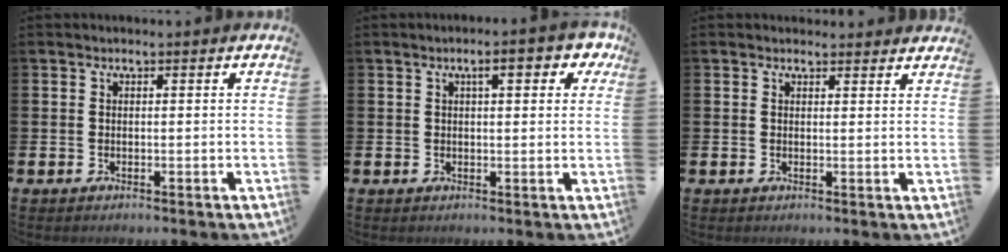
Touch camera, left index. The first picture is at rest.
{"total": 5.1, "force": [2.3, 1.9, 4.2], "torque": [-0.053, 0.000, 0.028]}
{"total": 1.4, "force": [1.4, 0.3, 0.0], "torque": [0.008, -0.005, 0.023]}